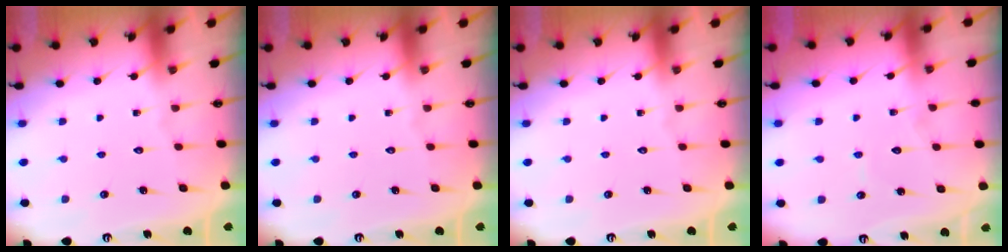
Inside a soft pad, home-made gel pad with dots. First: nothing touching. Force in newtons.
{"total": 0.0}
{"total": 0.0}
{"total": 5.1, "press": 5.1, "slide": 0.4}